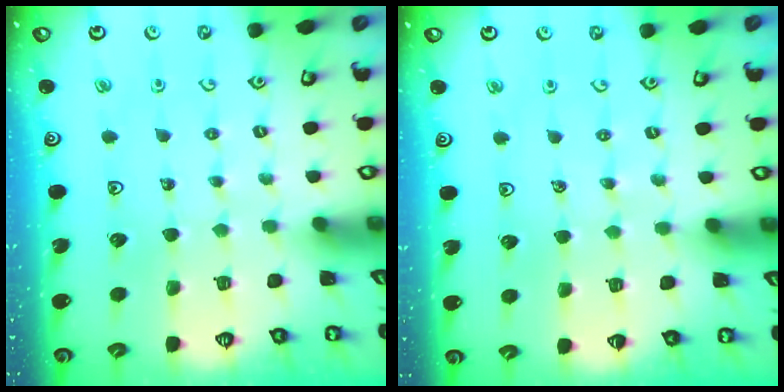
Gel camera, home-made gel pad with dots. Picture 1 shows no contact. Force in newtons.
{"total": 2.1, "press": 2.0, "slide": 0.5}